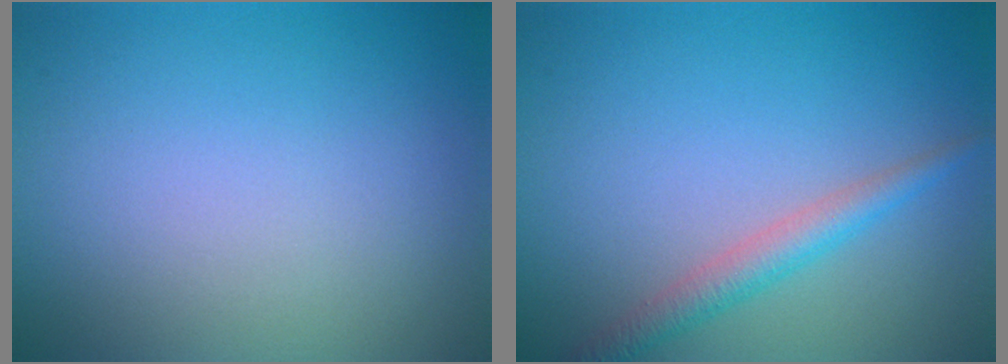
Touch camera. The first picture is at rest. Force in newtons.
{"total": 2.4, "press": 2.4, "slide": 0.1}